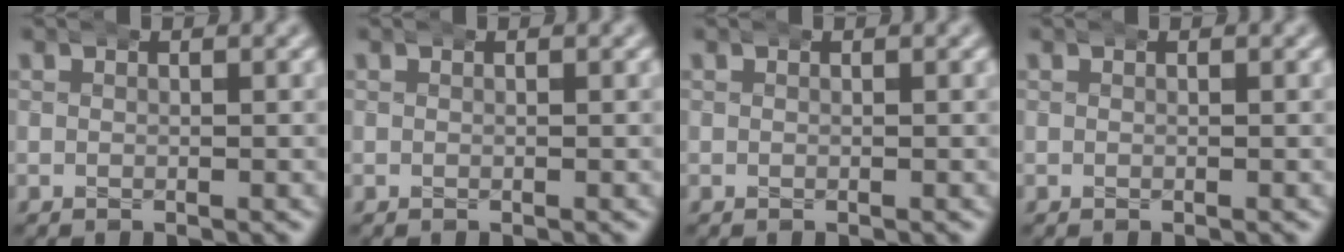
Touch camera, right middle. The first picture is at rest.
{"total": 0.0}
{"total": 0.0}
{"total": 0.0}